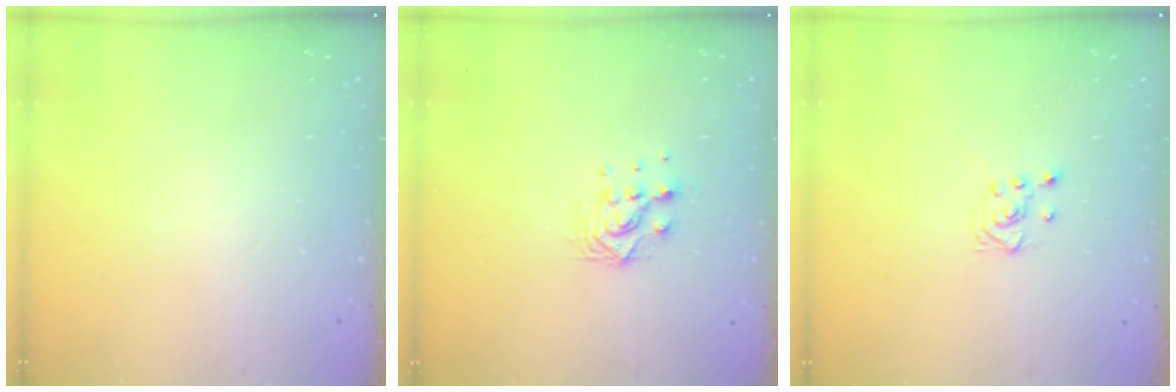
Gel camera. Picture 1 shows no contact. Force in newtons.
{"total": 7.6, "press": 7.5, "slide": 0.5}
{"total": 3.4, "press": 3.3, "slide": 0.8}